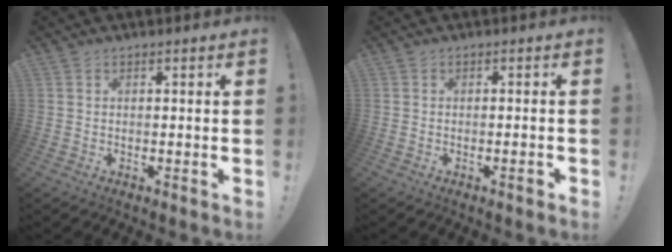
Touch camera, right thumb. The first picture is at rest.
{"total": 2.0, "force": [-1.2, -0.1, 1.6], "torque": [-0.031, 0.004, -0.020]}